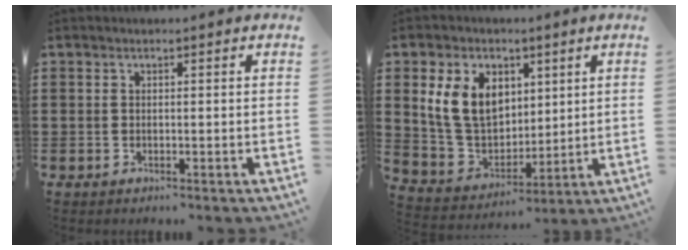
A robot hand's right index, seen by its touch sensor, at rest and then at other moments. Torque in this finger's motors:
{"motor_torque": [1.40, 0.73, 0.63, 0.15]}